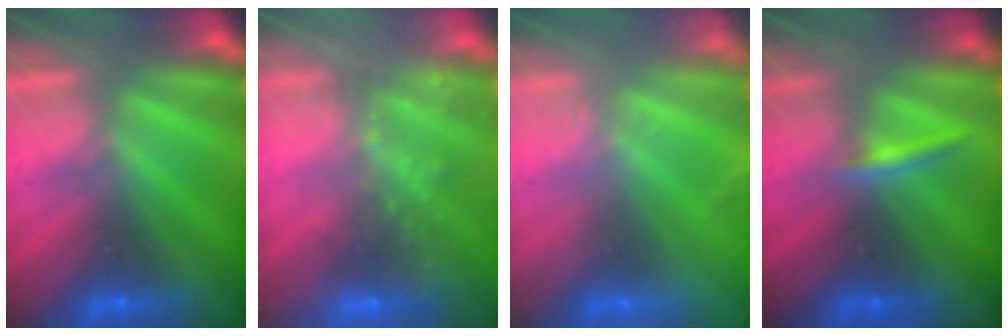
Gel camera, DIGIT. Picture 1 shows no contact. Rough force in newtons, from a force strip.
{"total": 6.5}
{"total": 2.6}
{"total": 2.3}